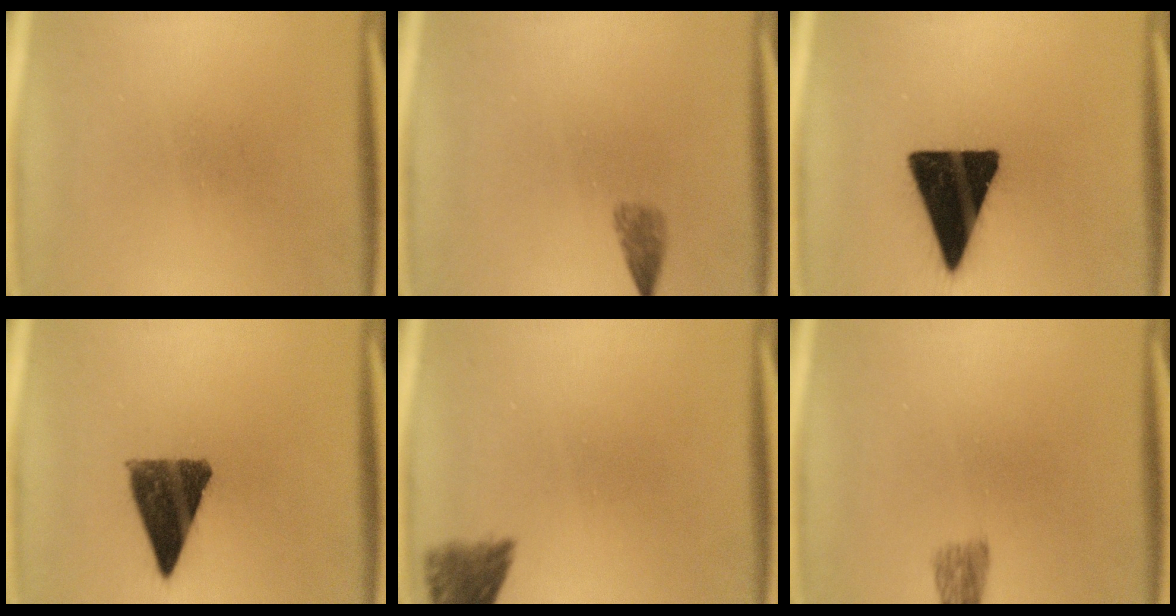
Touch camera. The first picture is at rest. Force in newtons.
{"total": 1.8}
{"total": 18.8}
{"total": 10.7}
{"total": 4.6}
{"total": 2.5}